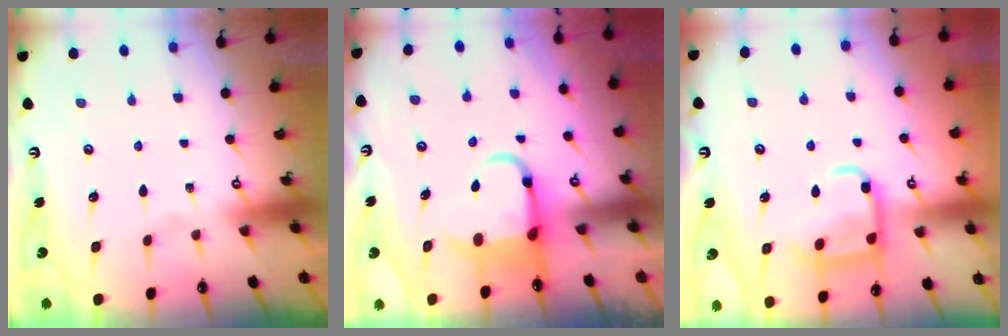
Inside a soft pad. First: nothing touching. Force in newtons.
{"total": 5.7, "press": 5.6, "slide": 1.1}
{"total": 12.3, "press": 12.2, "slide": 1.3}